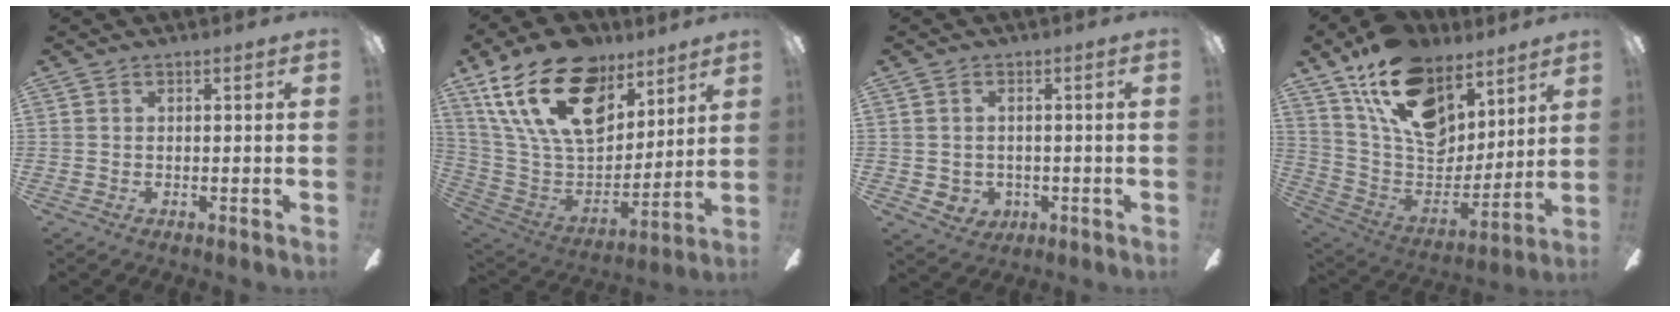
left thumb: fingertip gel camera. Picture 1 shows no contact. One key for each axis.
{"total": 26.3, "fx": 13.8, "fy": 15.4, "fz": 16.3, "tx": -0.302, "ty": -0.076, "tz": 0.246}
{"total": 3.2, "fx": 0.2, "fy": 3.1, "fz": 1.0, "tx": -0.017, "ty": 0.000, "tz": 0.004}
{"total": 20.1, "fx": 12.2, "fy": 12.1, "fz": 10.5, "tx": -0.185, "ty": -0.067, "tz": 0.228}